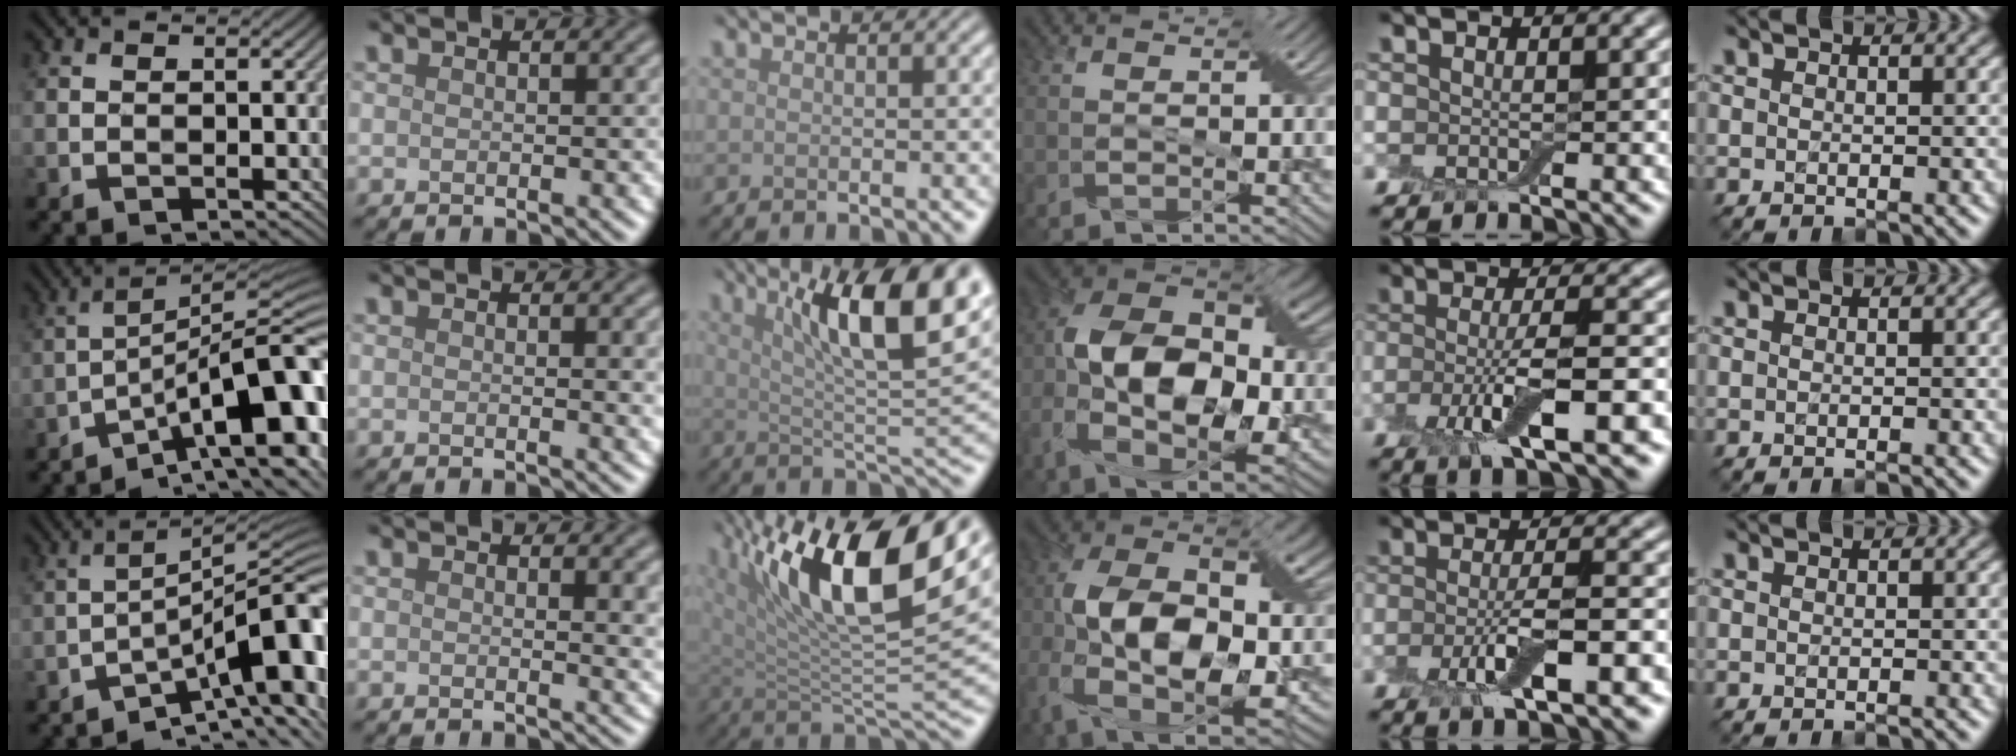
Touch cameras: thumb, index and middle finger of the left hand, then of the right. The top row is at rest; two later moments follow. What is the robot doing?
{"motion": "insert", "object": "backpack"}